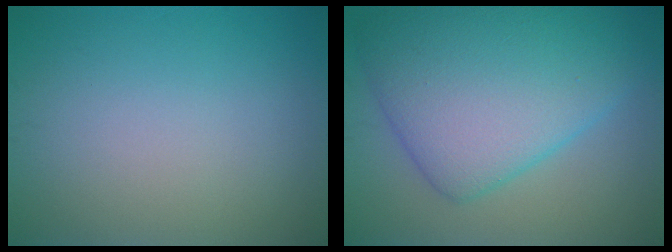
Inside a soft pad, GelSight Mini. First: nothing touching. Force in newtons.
{"total": 9.7, "press": 9.7, "slide": 0.2}